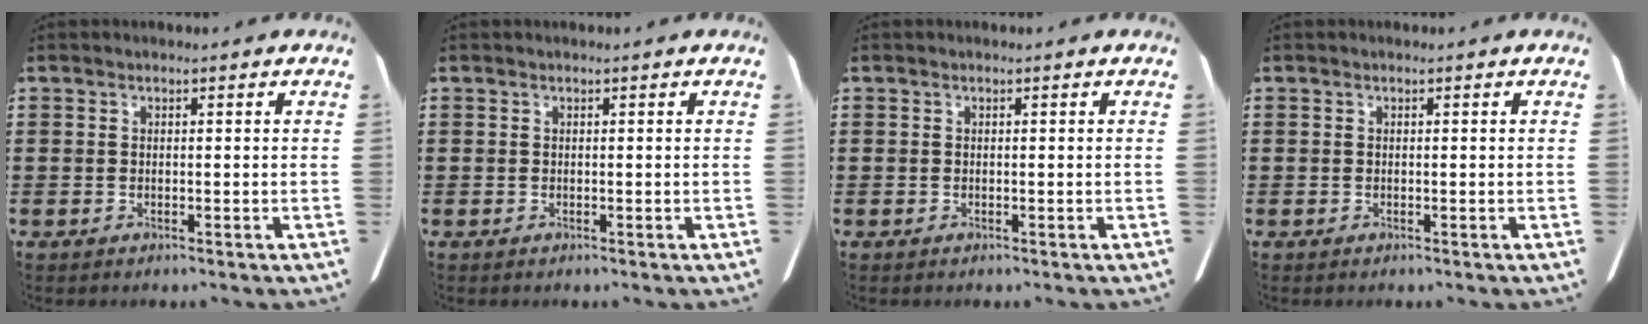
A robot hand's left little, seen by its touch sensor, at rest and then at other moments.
{"total": 0.0}
{"total": 0.0}
{"total": 0.0}